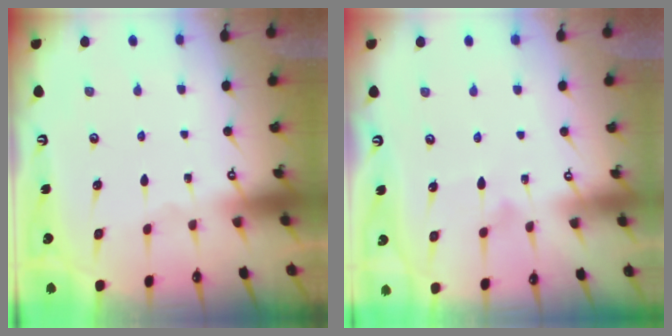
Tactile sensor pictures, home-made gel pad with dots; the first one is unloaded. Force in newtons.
{"total": 6.6, "press": 6.6, "slide": 0.3}